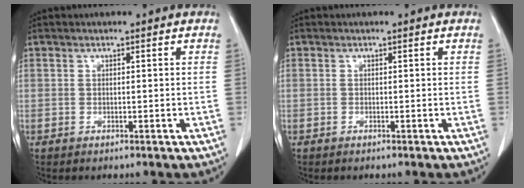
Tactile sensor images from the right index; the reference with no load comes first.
{"total": 0.0}